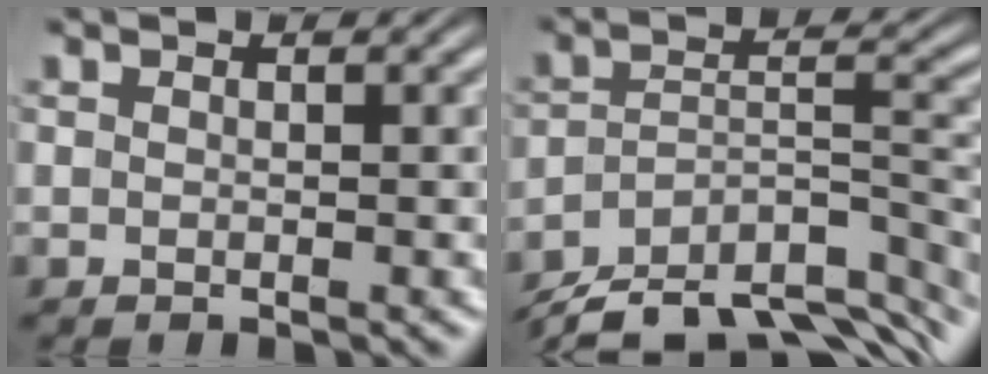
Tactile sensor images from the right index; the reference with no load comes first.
{"total": 11.6, "force": [-8.9, 4.6, 6.0], "torque": [-0.078, -0.033, -0.128]}